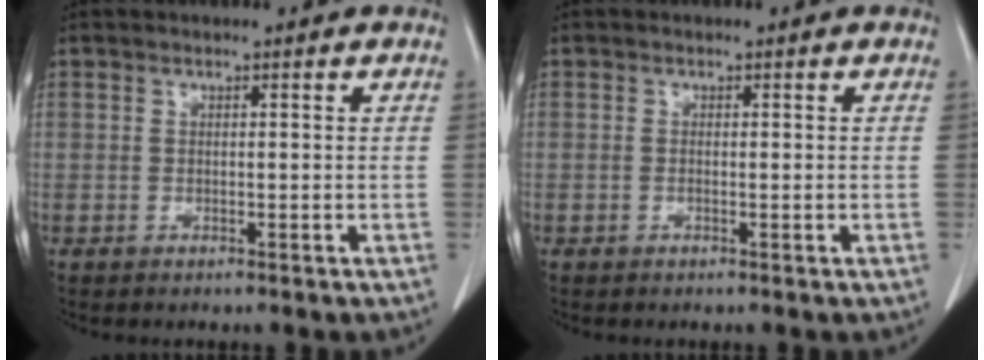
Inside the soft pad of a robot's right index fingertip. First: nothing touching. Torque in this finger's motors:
{"motor_torque": [-0.09, 0.04, -0.01, -0.01]}